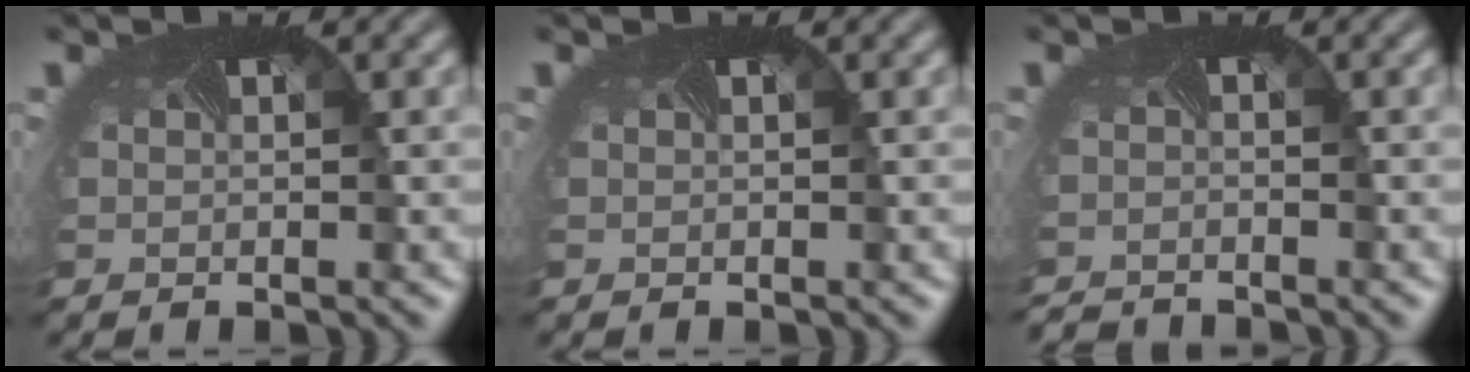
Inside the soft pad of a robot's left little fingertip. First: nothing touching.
{"total": 0.0}
{"total": 2.6, "force": [-2.6, -0.2, -0.3], "torque": [-0.004, -0.021, -0.047]}